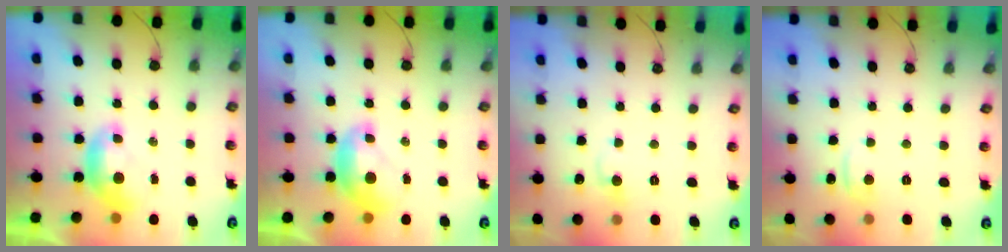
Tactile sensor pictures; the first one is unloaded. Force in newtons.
{"total": 1.4, "press": 1.4, "slide": 0.3}
{"total": 2.8, "press": 2.6, "slide": 0.9}
{"total": 0.8, "press": 0.0, "slide": 0.8}